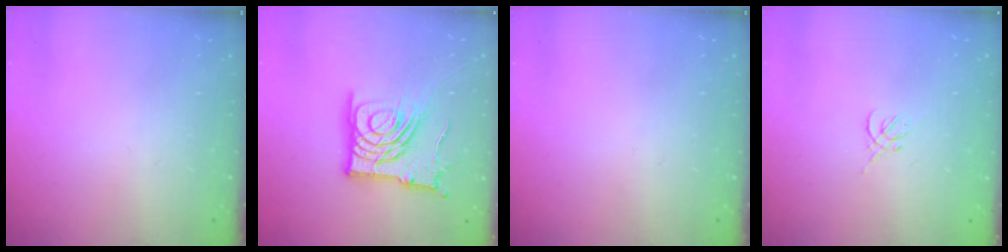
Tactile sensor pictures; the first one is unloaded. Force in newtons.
{"total": 15.5, "press": 15.5, "slide": 1.2}
{"total": 0.0}
{"total": 0.0}